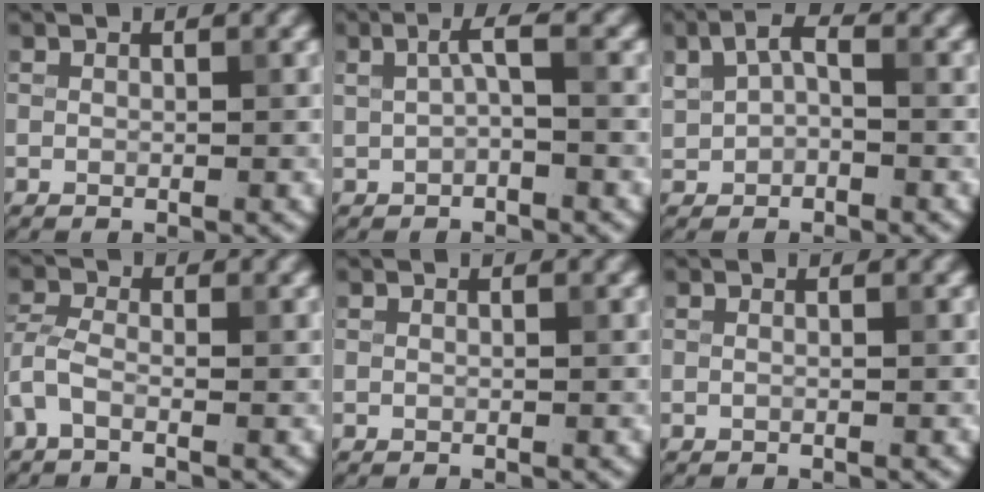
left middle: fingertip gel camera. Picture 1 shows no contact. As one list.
[{"total": 2.0, "force": [0.1, 0.4, 1.9], "torque": [-0.038, 0.005, 0.001]}, {"total": 2.7, "force": [0.3, 1.8, 1.9], "torque": [-0.041, 0.008, 0.001]}, {"total": 2.6, "force": [-1.3, 1.1, 1.9], "torque": [-0.050, 0.001, -0.041]}, {"total": 0.0}, {"total": 0.8, "force": [0.0, 0.3, 0.7], "torque": [-0.012, -0.010, -0.012]}]